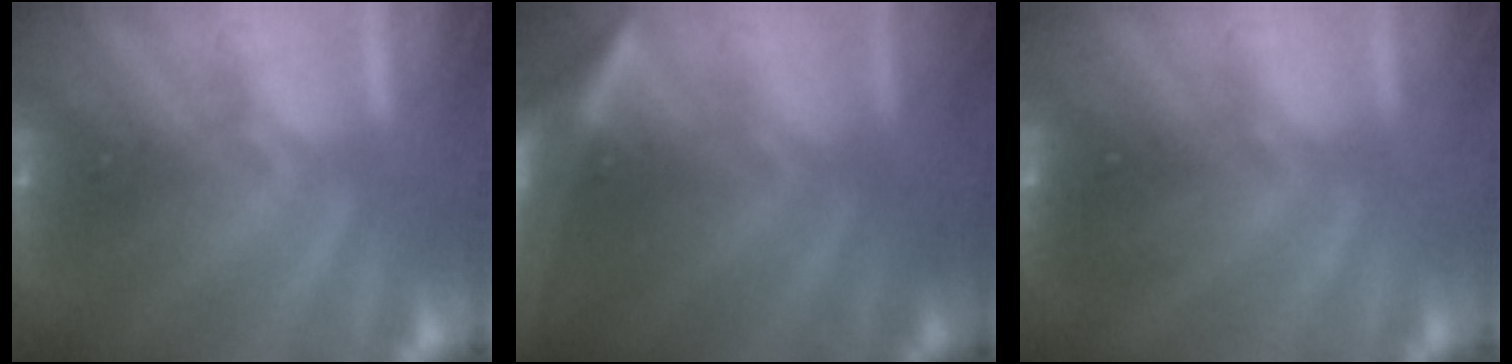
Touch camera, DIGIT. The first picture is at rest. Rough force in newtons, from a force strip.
{"total": 5.8}
{"total": 2.7}